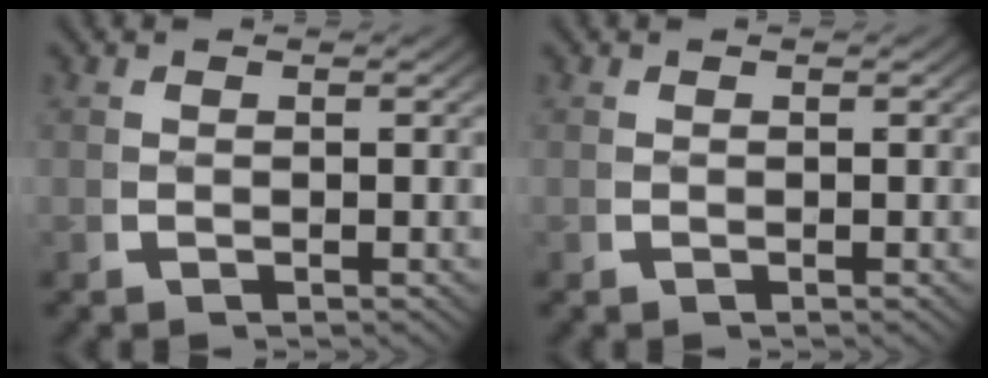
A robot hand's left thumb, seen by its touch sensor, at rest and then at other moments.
{"total": 0.0}